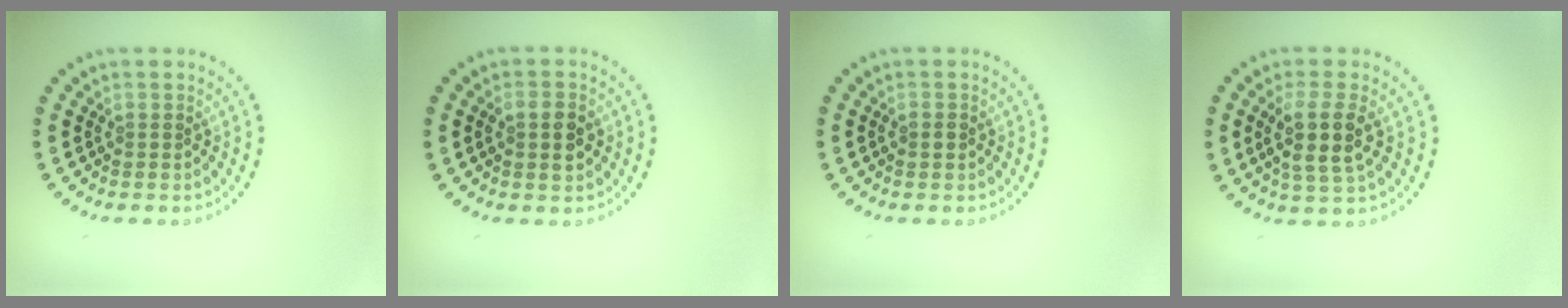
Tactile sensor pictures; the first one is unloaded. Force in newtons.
{"total": 2.2, "press": 2.2, "slide": 0.2}
{"total": 1.1, "press": 1.1, "slide": 0.1}
{"total": 3.5, "press": 3.2, "slide": 1.5}